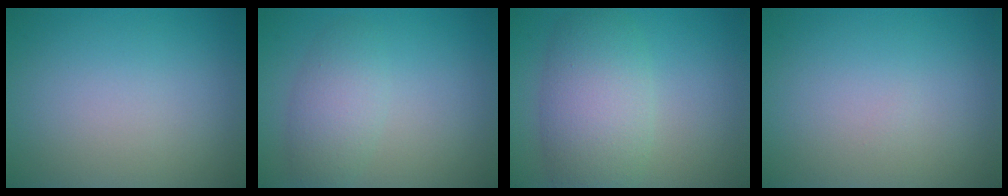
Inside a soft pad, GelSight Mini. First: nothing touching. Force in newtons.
{"total": 3.1, "press": 3.1, "slide": 0.1}
{"total": 6.5, "press": 6.5, "slide": 0.3}
{"total": 0.0}